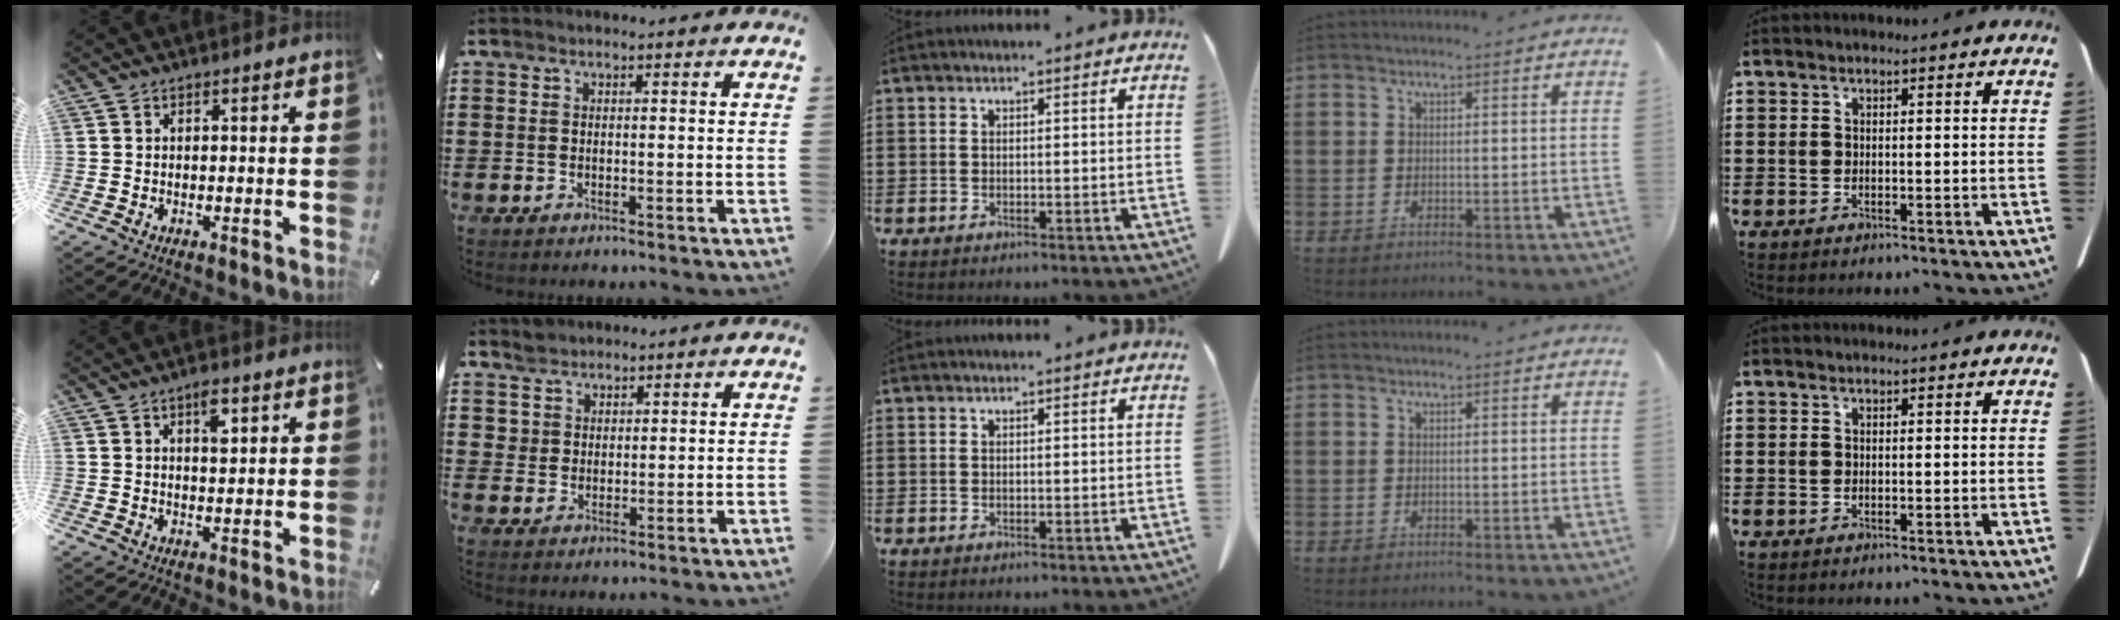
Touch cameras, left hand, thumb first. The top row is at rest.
{"thumb": {"total": 4.2, "force": [2.0, 1.9, 3.2], "torque": [-0.038, -0.007, 0.027]}, "index": {"total": 3.3, "force": [2.4, 2.3, -0.3], "torque": [0.001, 0.003, 0.047]}}